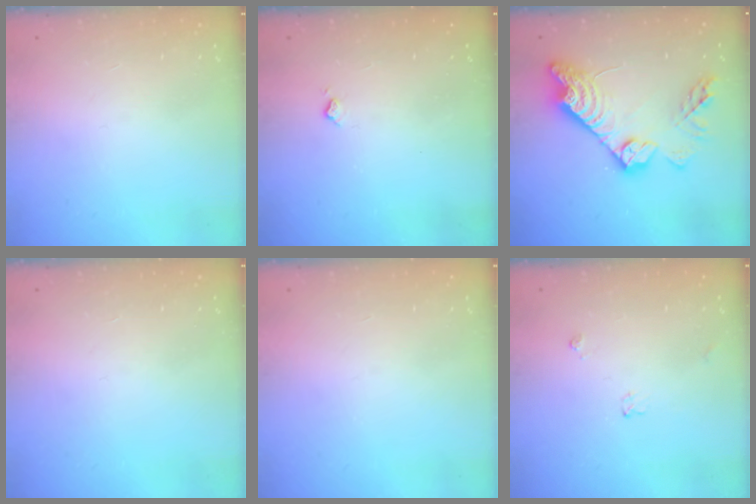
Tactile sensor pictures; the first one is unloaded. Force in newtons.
{"total": 3.4, "press": 3.4, "slide": 0.6}
{"total": 18.6, "press": 18.6, "slide": 1.5}
{"total": 0.0}
{"total": 0.0}
{"total": 3.6, "press": 3.5, "slide": 0.5}